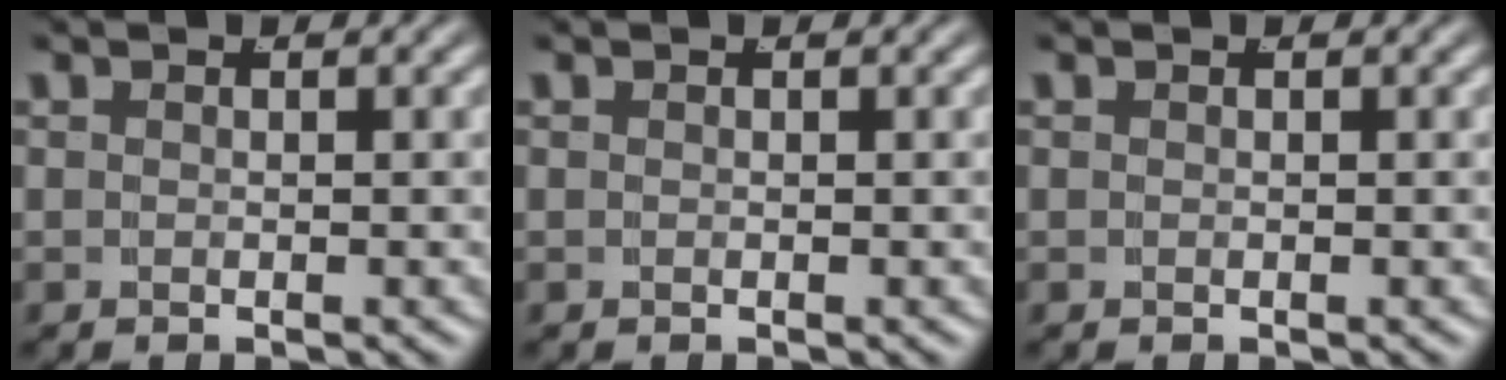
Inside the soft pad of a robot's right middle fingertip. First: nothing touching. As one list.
[{"total": 0.0}, {"total": 0.0}]